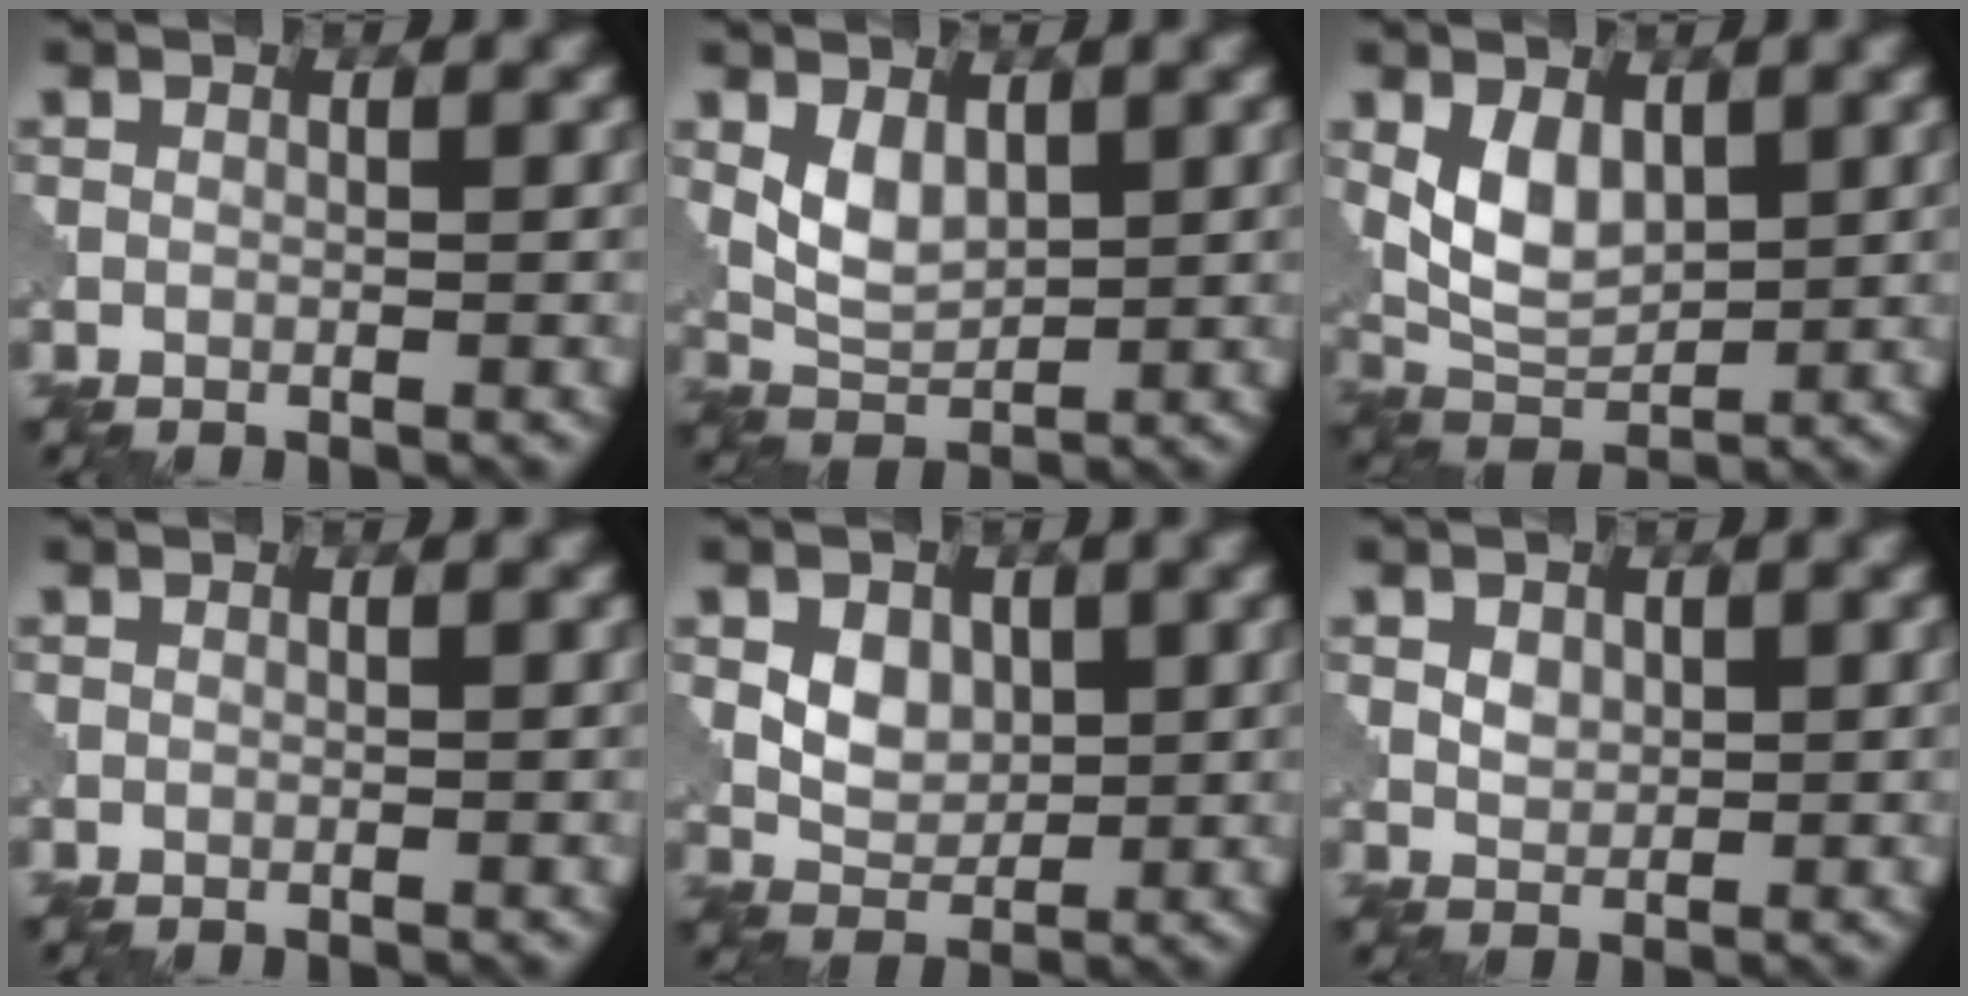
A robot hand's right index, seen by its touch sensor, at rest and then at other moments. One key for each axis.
{"total": 3.3, "fx": 1.1, "fy": 1.9, "fz": 2.4, "tx": -0.052, "ty": -0.006, "tz": 0.027}
{"total": 4.6, "fx": 1.2, "fy": 2.8, "fz": 3.5, "tx": -0.070, "ty": -0.005, "tz": 0.028}
{"total": 0.0}
{"total": 3.2, "fx": 0.8, "fy": 2.3, "fz": 2.0, "tx": -0.036, "ty": -0.002, "tz": 0.011}
{"total": 1.6, "fx": 0.5, "fy": 1.1, "fz": 0.9, "tx": -0.016, "ty": 0.000, "tz": 0.011}